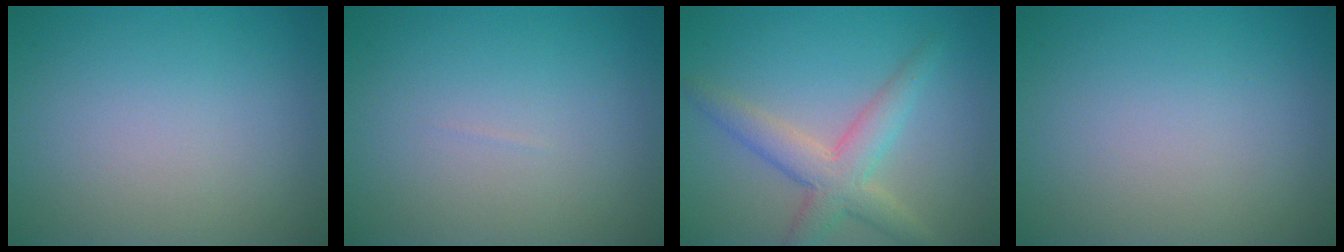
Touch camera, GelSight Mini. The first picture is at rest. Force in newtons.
{"total": 0.0}
{"total": 4.2, "press": 4.2, "slide": 0.2}
{"total": 0.0}